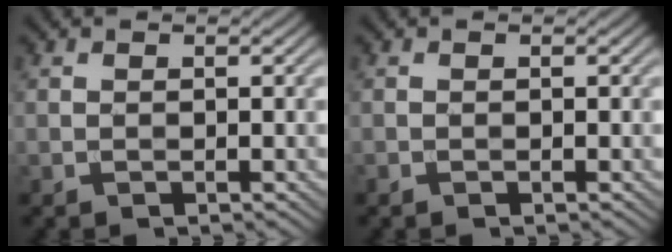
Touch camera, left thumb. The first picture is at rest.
{"total": 0.0}